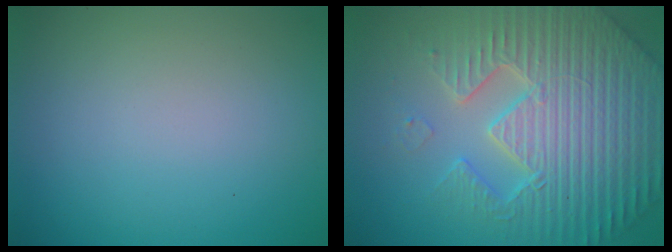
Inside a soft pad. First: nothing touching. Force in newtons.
{"total": 7.7, "press": 7.4, "slide": 1.9}